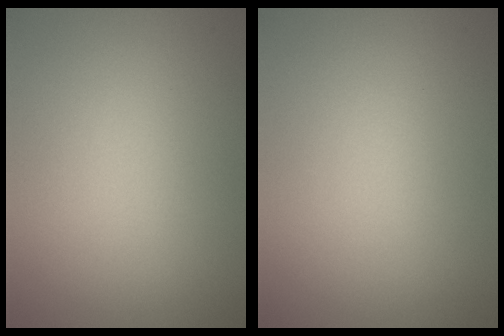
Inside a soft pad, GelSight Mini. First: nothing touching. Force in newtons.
{"total": 0.0}